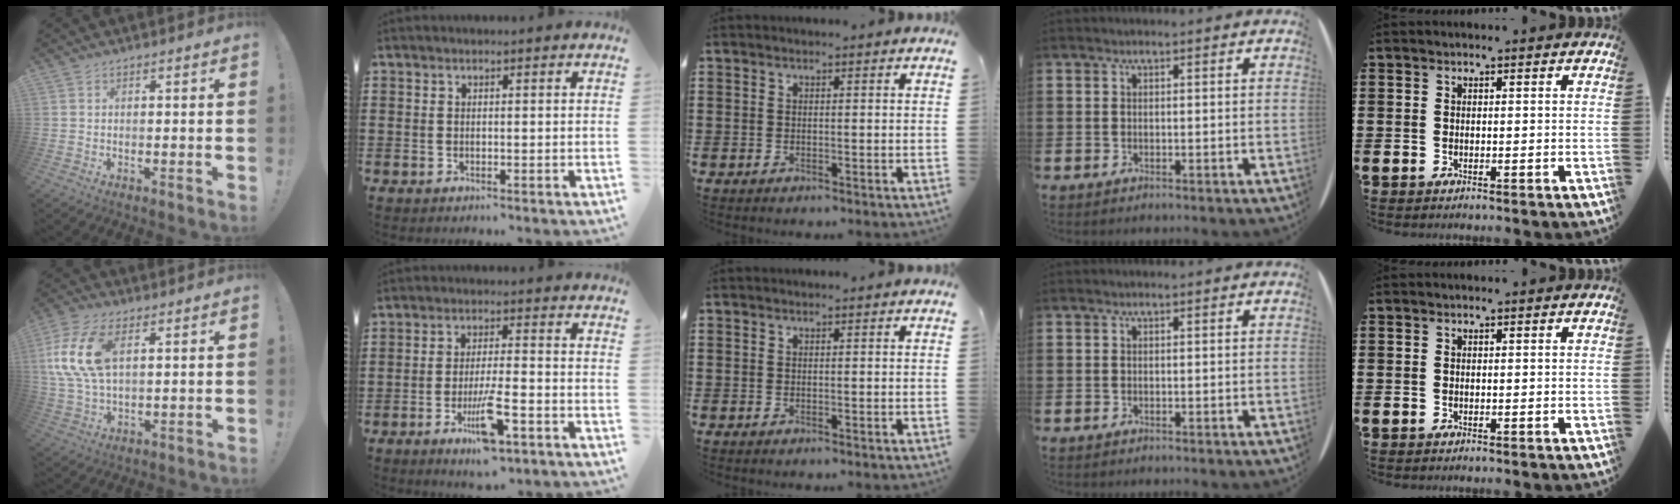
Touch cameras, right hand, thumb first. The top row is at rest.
{"thumb": {"total": 14.4, "force": [4.1, 8.1, 11.2], "torque": [-0.238, -0.001, 0.079]}, "index": {"total": 7.8, "force": [-4.0, 1.5, 6.6], "torque": [-0.128, -0.009, -0.071]}}